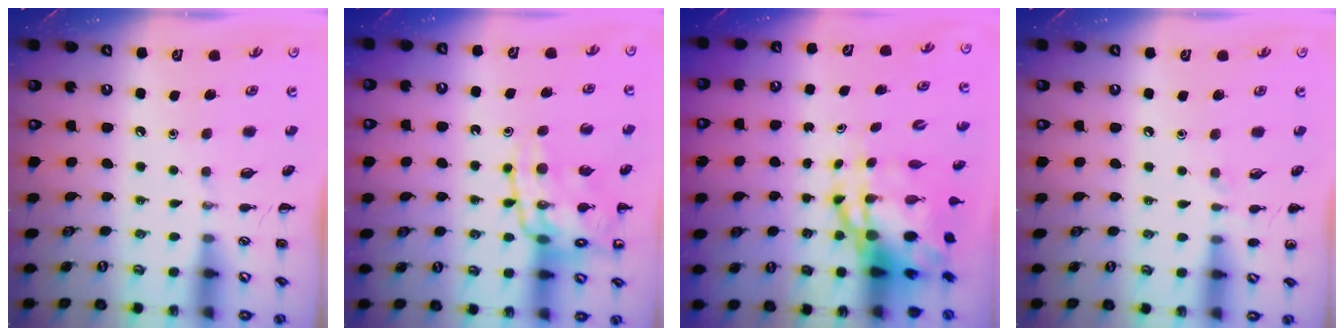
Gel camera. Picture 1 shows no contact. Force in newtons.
{"total": 14.7, "press": 14.4, "slide": 2.9}
{"total": 9.4, "press": 9.1, "slide": 2.6}
{"total": 5.0, "press": 4.7, "slide": 1.6}